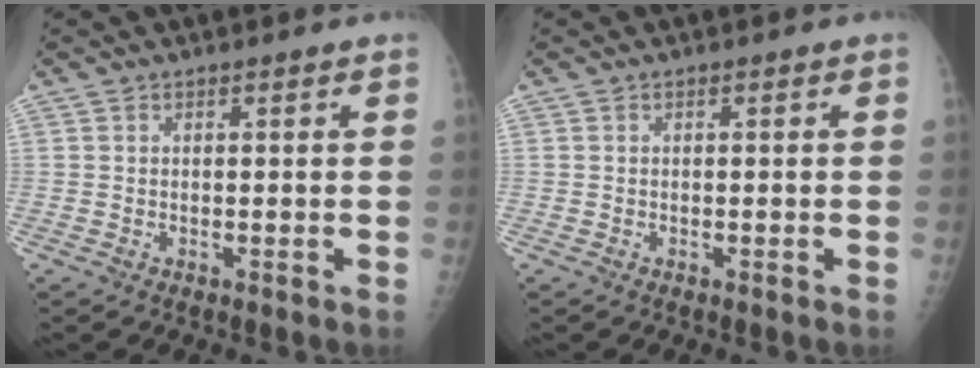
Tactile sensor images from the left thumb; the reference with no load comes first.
{"total": 0.0}